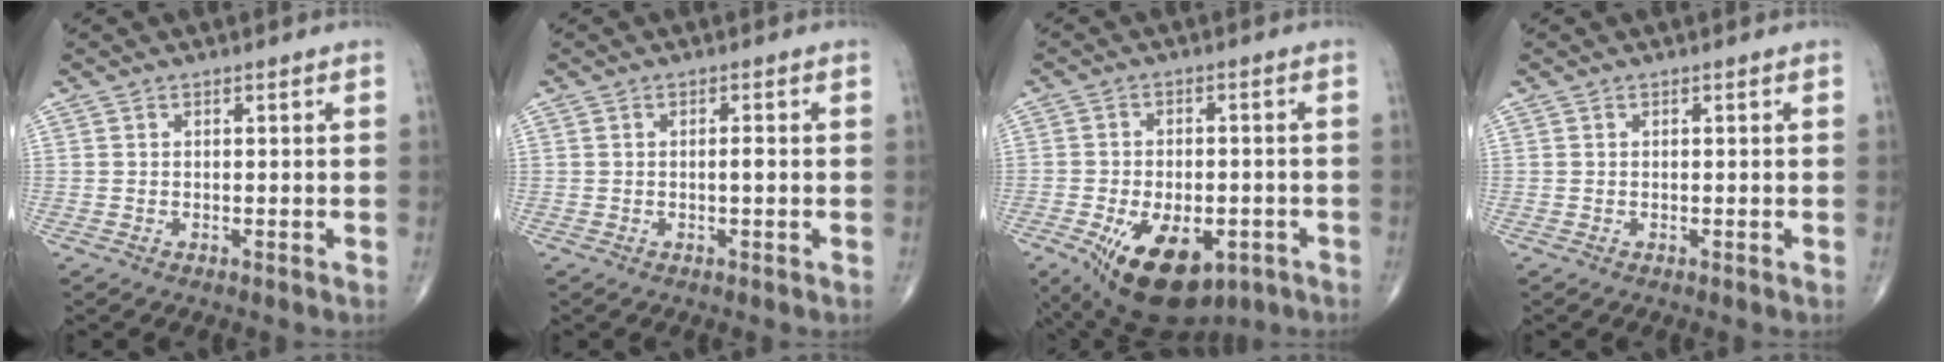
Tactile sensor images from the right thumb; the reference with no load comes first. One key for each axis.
{"total": 1.1, "fx": -0.2, "fy": 0.2, "fz": 1.0, "tx": -0.017, "ty": -0.002, "tz": -0.005}
{"total": 15.3, "fx": -6.9, "fy": 8.2, "fz": 10.8, "tx": -0.169, "ty": 0.007, "tz": -0.091}
{"total": 0.0}